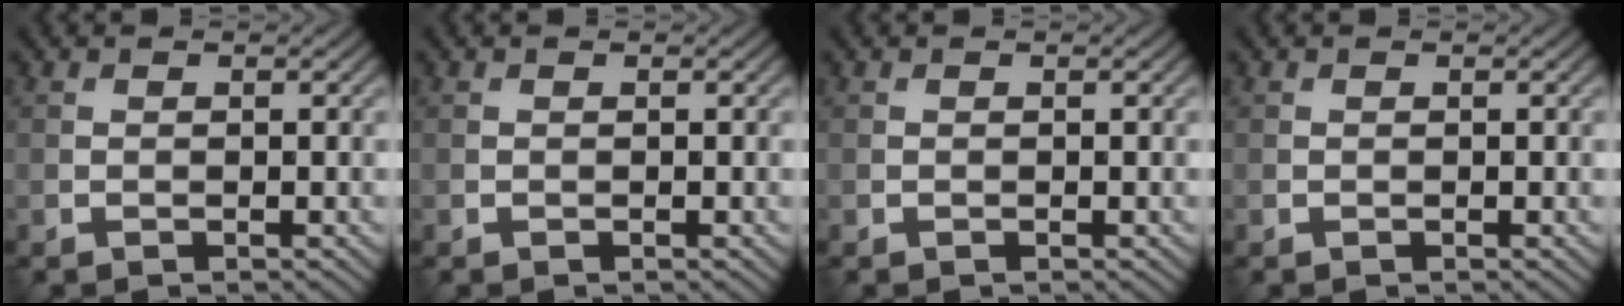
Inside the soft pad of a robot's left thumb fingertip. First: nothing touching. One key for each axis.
{"total": 0.0}
{"total": 0.0}
{"total": 0.0}